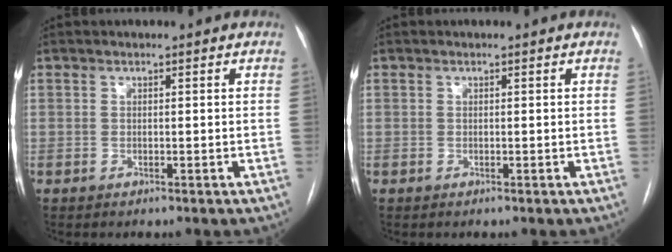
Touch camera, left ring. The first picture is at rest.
{"total": 0.0}